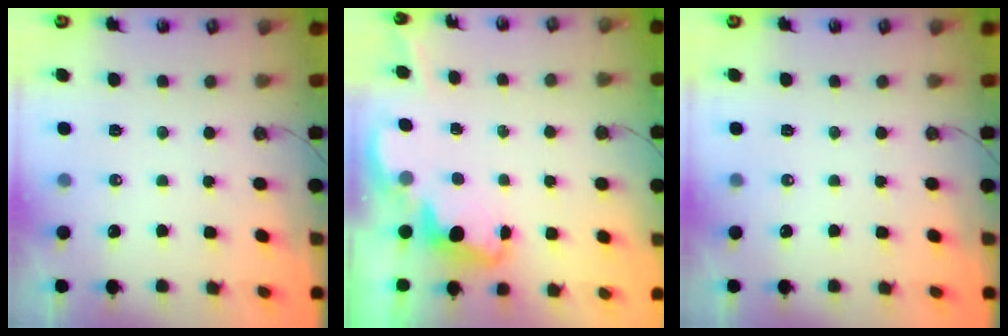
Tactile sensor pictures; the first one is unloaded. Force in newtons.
{"total": 2.2, "press": 2.2, "slide": 0.5}
{"total": 0.0}